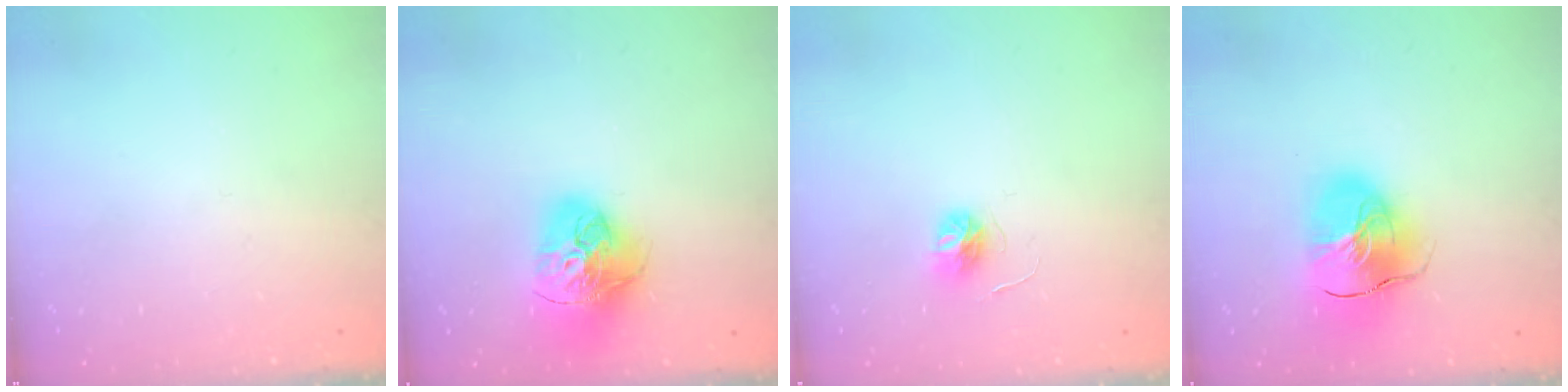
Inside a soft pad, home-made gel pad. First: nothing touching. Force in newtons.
{"total": 17.4, "press": 17.3, "slide": 1.8}
{"total": 5.2, "press": 5.2, "slide": 0.6}
{"total": 16.2, "press": 16.0, "slide": 2.3}